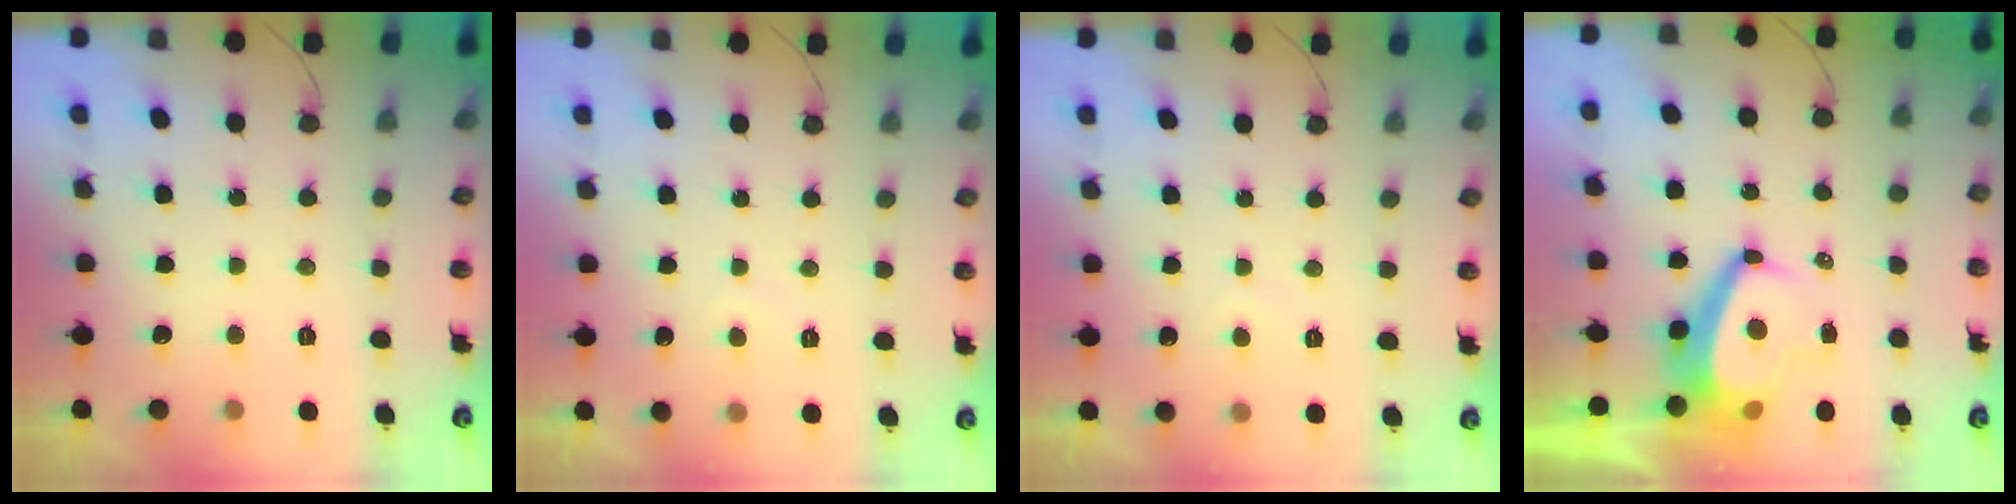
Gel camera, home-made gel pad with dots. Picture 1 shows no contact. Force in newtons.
{"total": 0.6, "press": 0.5, "slide": 0.4}
{"total": 0.6, "press": 0.5, "slide": 0.4}
{"total": 9.2, "press": 9.1, "slide": 0.9}